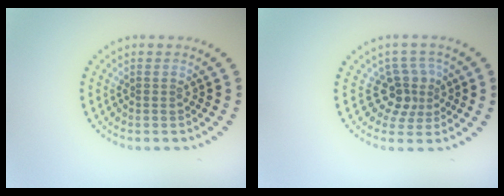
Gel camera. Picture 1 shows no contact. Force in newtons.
{"total": 3.1, "press": 2.2, "slide": 2.1}